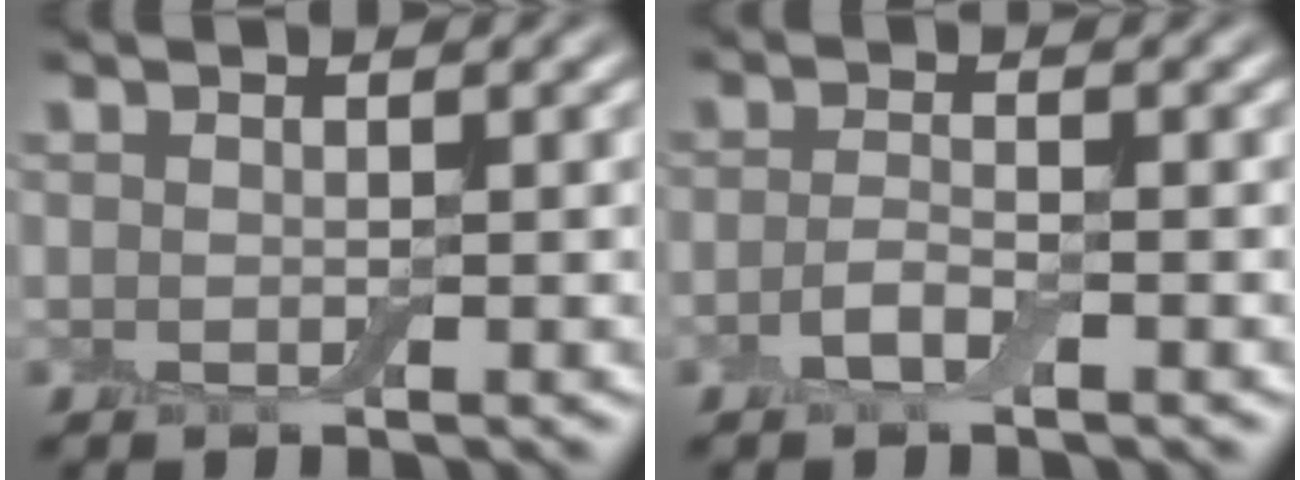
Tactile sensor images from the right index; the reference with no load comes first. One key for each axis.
{"total": 1.5, "fx": -0.8, "fy": 0.4, "fz": 1.3, "tx": -0.030, "ty": 0.005, "tz": -0.020}